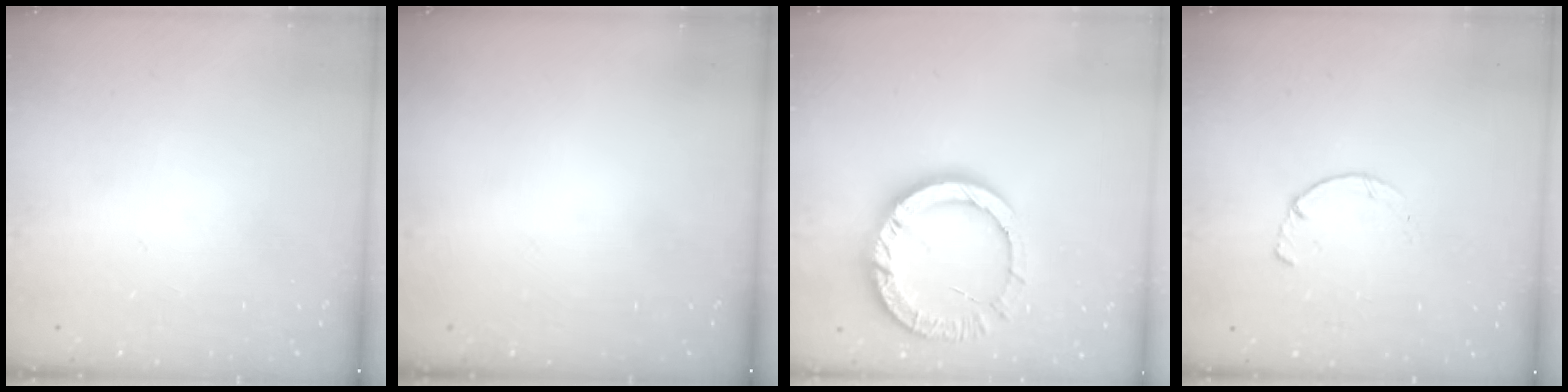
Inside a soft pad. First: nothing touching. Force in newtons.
{"total": 0.0}
{"total": 13.0, "press": 12.9, "slide": 1.3}
{"total": 1.4, "press": 1.4, "slide": 0.3}